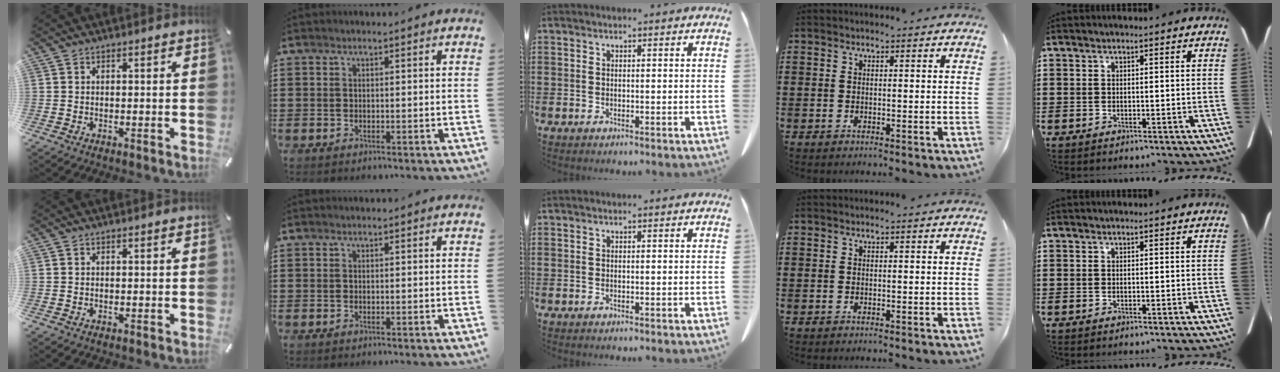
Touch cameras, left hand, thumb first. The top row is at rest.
{}